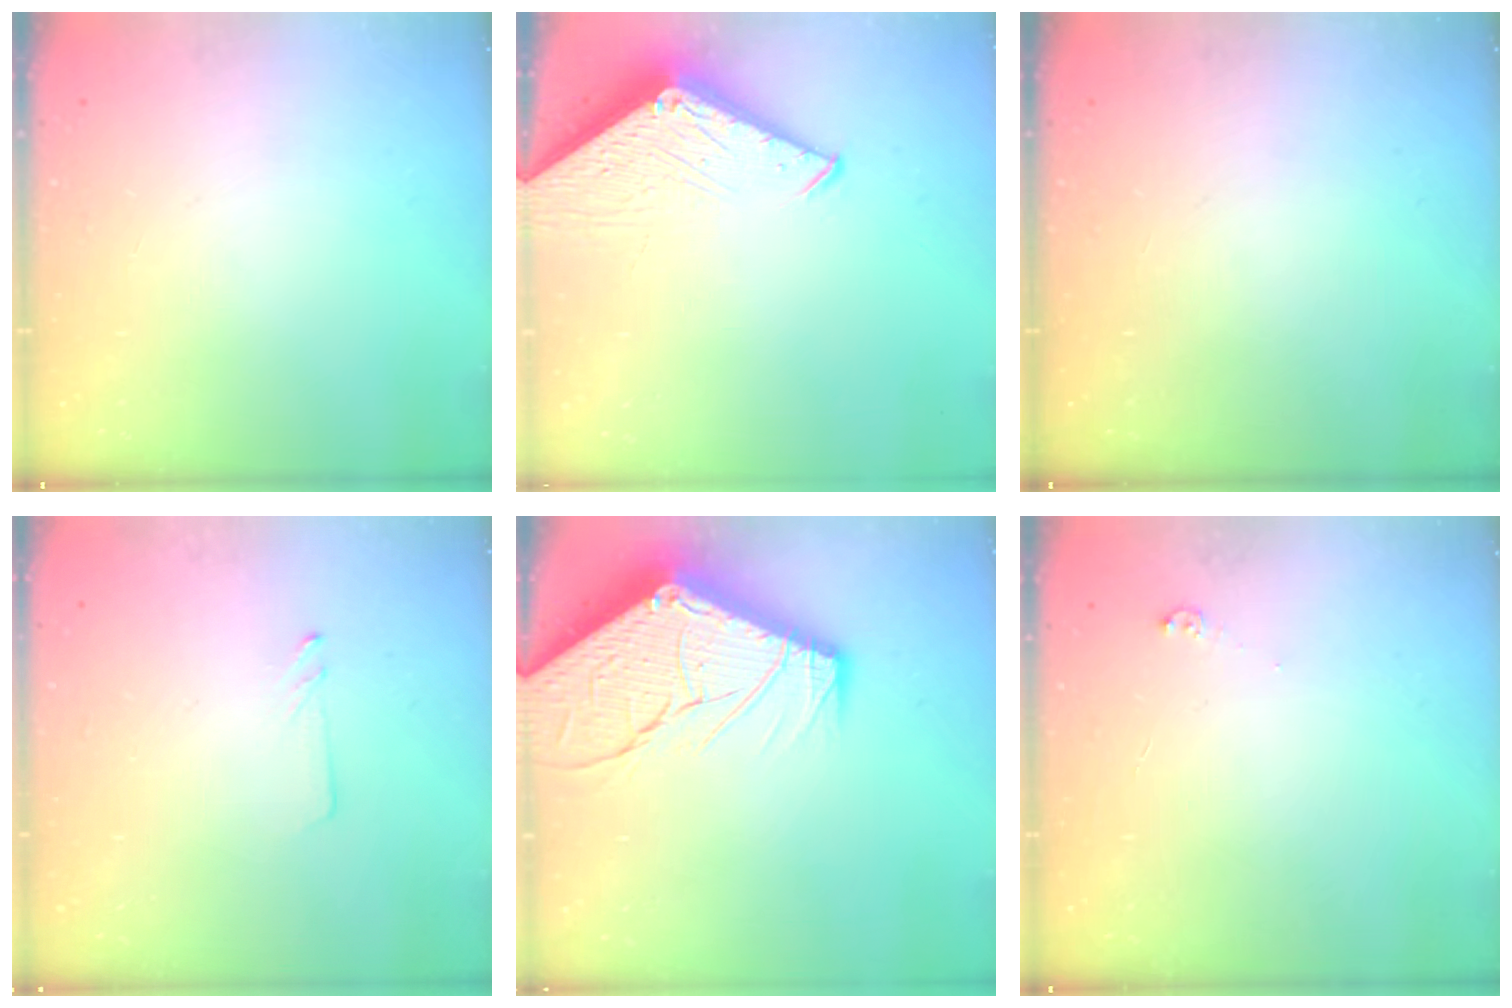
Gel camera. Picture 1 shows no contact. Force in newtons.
{"total": 4.6, "press": 4.6, "slide": 0.5}
{"total": 0.0}
{"total": 1.8, "press": 1.7, "slide": 0.0}
{"total": 23.4, "press": 23.3, "slide": 2.9}
{"total": 3.0, "press": 3.0, "slide": 0.4}